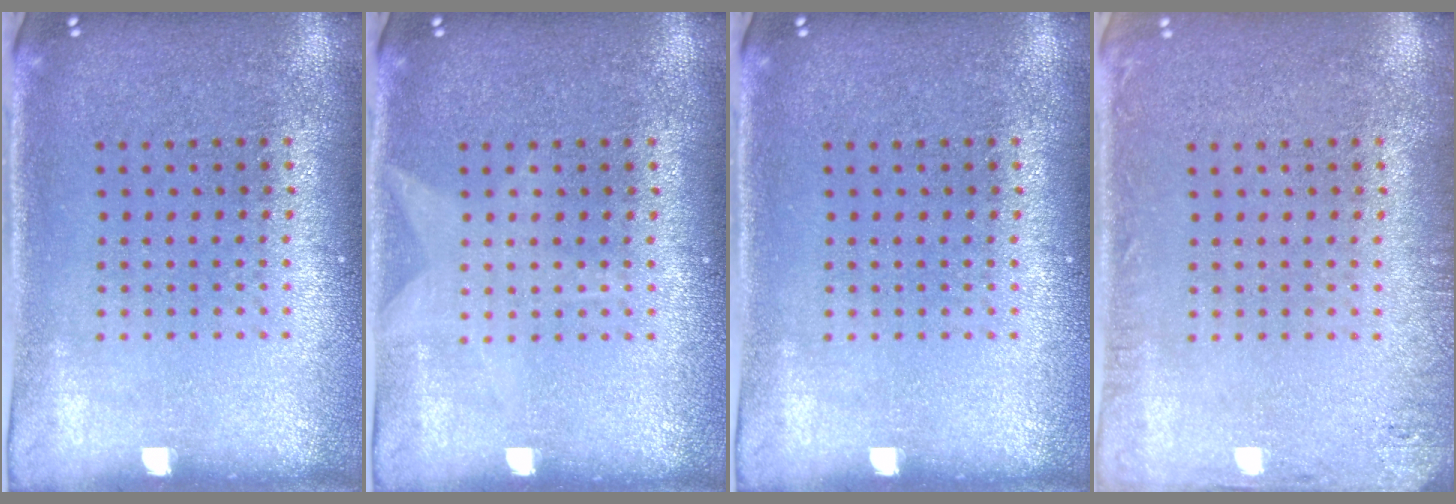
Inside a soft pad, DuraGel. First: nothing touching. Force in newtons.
{"total": 0.9, "press": 0.9, "slide": 0.2}
{"total": 0.0}
{"total": 1.5, "press": 1.5, "slide": 0.2}